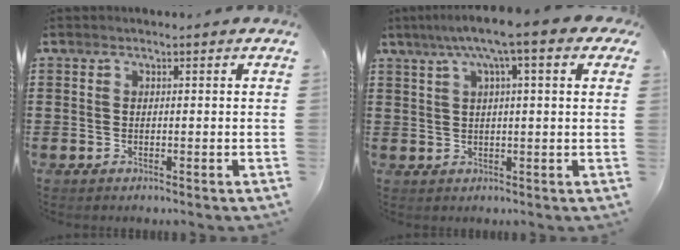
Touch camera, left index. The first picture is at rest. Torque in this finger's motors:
{"motor_torque": [2.14, 0.00, 0.99, 0.21]}